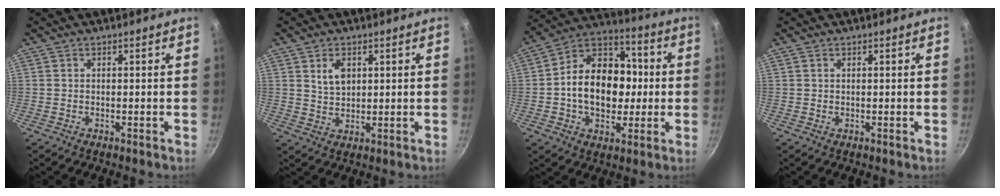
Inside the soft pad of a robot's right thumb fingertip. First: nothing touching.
{"total": 4.7, "force": [1.8, 3.1, 3.1], "torque": [-0.043, -0.008, 0.036]}
{"total": 18.7, "force": [-0.7, 13.6, 12.7], "torque": [-0.165, 0.037, -0.026]}
{"total": 0.0}